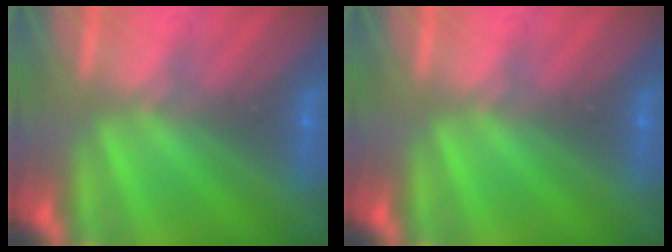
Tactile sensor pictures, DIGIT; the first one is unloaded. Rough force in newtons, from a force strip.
{"total": 0.0}